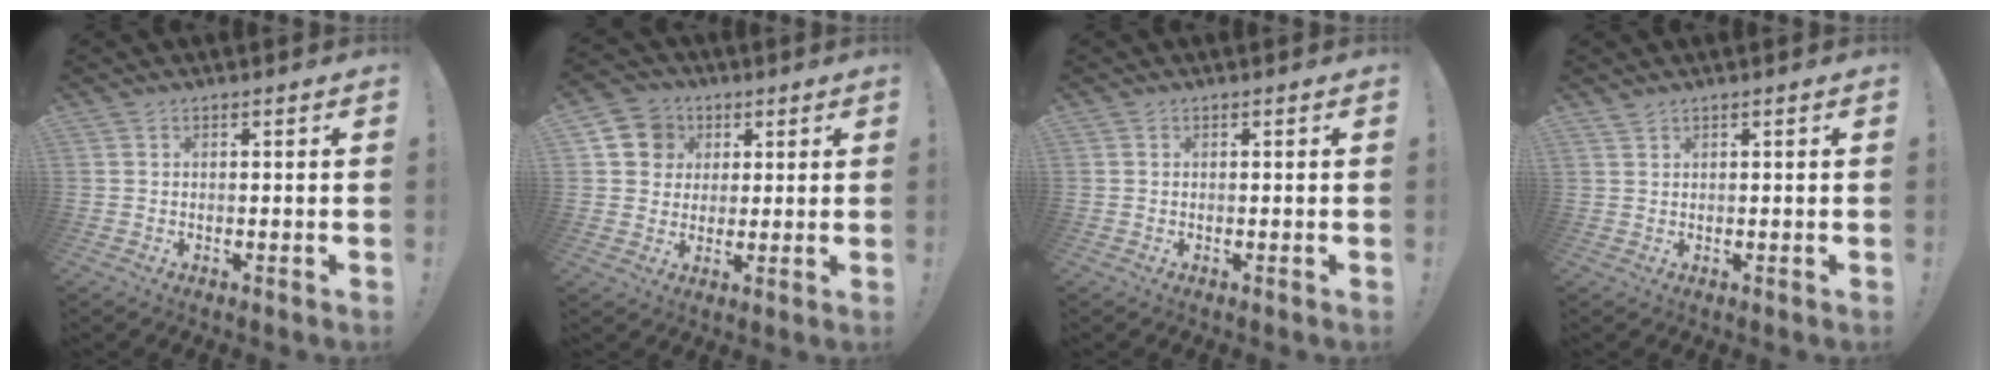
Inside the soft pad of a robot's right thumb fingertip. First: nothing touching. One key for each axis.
{"total": 9.7, "fx": 3.1, "fy": 8.8, "fz": 2.8, "tx": -0.029, "ty": -0.013, "tz": 0.064}
{"total": 0.0}
{"total": 1.1, "fx": 1.0, "fy": 0.2, "fz": 0.5, "tx": -0.018, "ty": 0.003, "tz": 0.020}